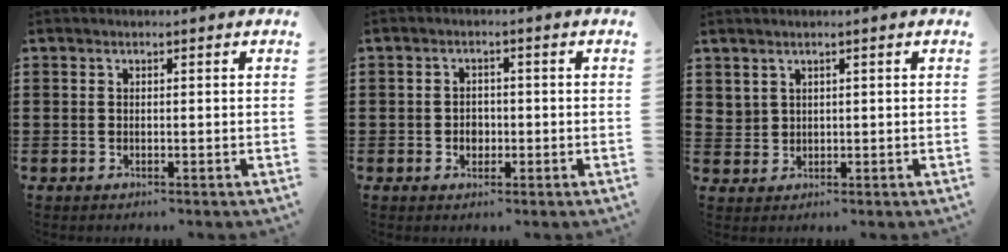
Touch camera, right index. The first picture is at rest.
{"total": 2.1, "force": [-0.6, 1.8, 1.0], "torque": [-0.016, 0.002, -0.015]}
{"total": 2.1, "force": [1.6, 1.3, 0.2], "torque": [-0.010, 0.006, 0.032]}